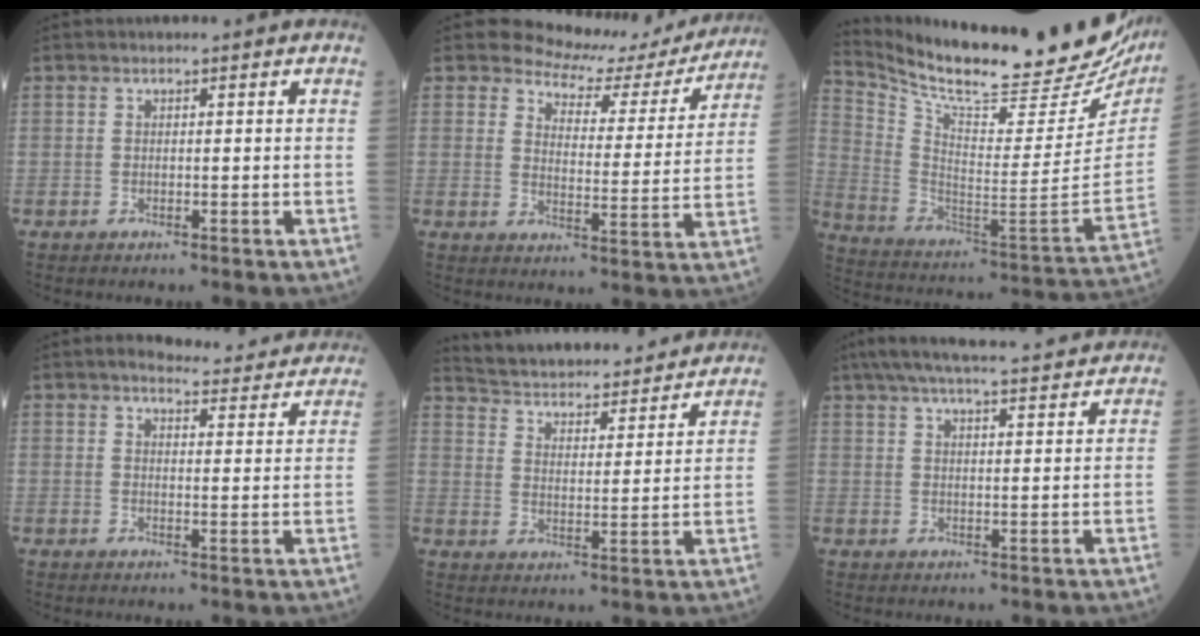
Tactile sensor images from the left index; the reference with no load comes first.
{"total": 12.3, "force": [11.5, 4.3, 1.3], "torque": [-0.011, -0.018, 0.132]}
{"total": 29.6, "force": [25.7, 5.1, 13.9], "torque": [-0.241, -0.076, 0.361]}
{"total": 8.4, "force": [8.0, 1.9, 1.8], "torque": [-0.014, 0.005, 0.078]}
{"total": 21.9, "force": [20.6, 3.6, 6.7], "torque": [-0.109, -0.004, 0.279]}
{"total": 17.5, "force": [15.7, 1.4, 7.5], "torque": [-0.125, 0.042, 0.217]}